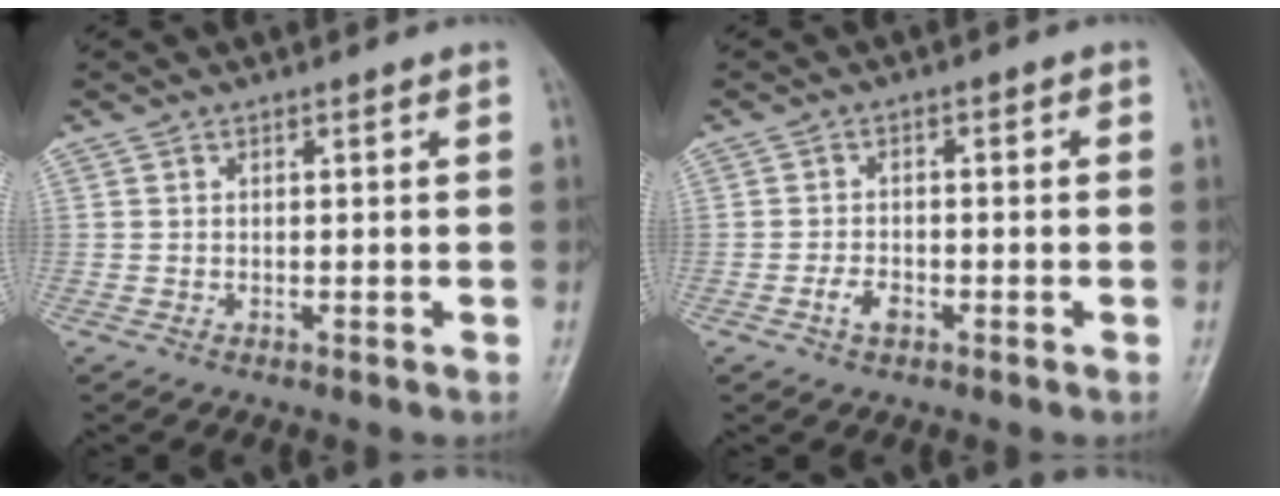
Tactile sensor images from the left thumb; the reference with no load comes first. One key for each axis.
{"total": 3.0, "fx": -1.7, "fy": 1.8, "fz": 1.6, "tx": -0.027, "ty": 0.012, "tz": -0.030}